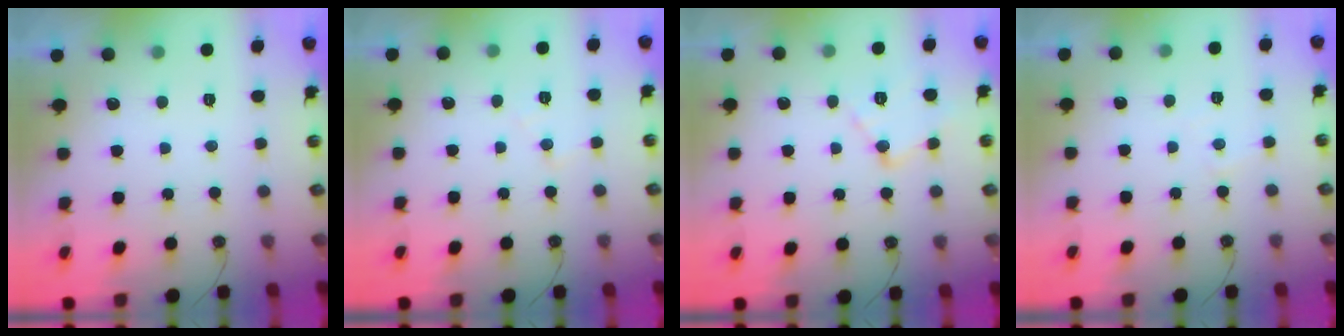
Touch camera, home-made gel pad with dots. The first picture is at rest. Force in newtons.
{"total": 7.0, "press": 6.9, "slide": 0.9}
{"total": 11.9, "press": 11.9, "slide": 0.8}
{"total": 2.7, "press": 2.7, "slide": 0.5}